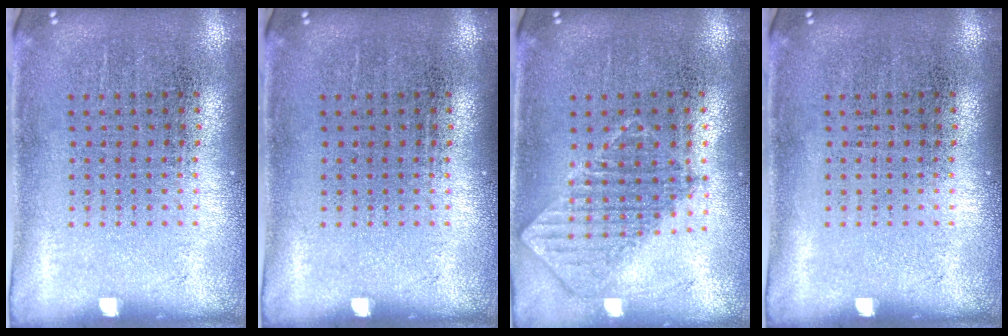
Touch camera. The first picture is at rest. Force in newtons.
{"total": 0.0}
{"total": 0.8, "press": 0.8, "slide": 0.0}
{"total": 0.0}